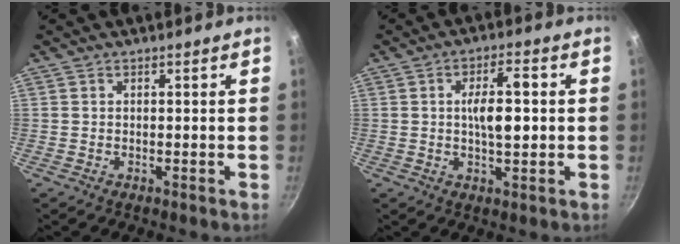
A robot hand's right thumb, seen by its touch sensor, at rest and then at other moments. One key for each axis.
{"total": 7.7, "fx": 0.3, "fy": 2.8, "fz": 7.1, "tx": -0.102, "ty": 0.008, "tz": 0.002}